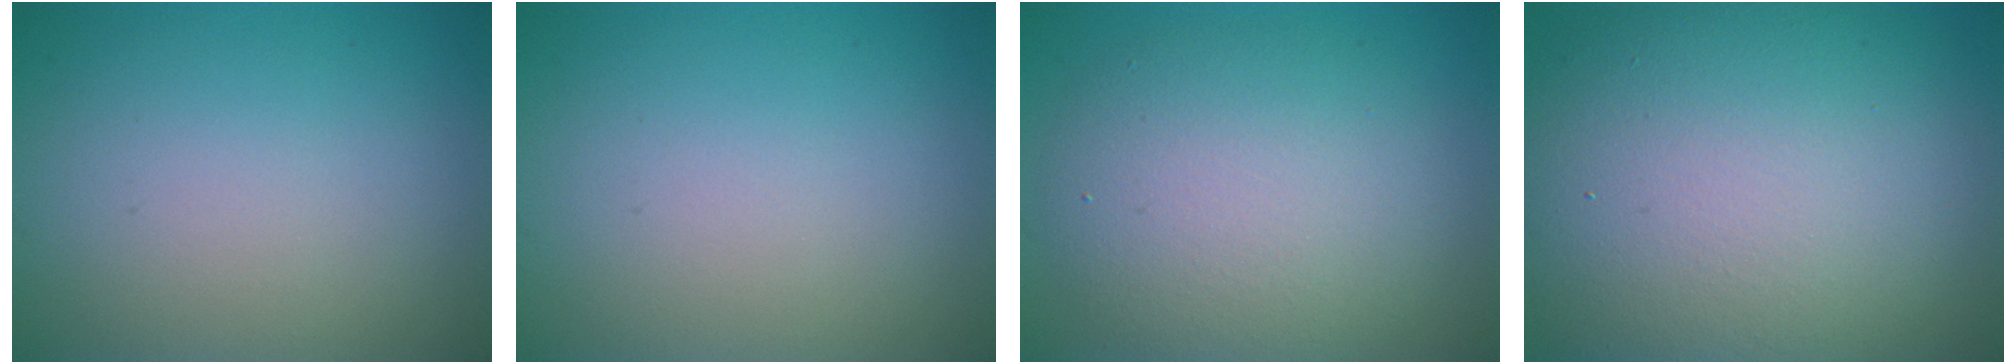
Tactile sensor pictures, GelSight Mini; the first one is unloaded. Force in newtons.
{"total": 0.0}
{"total": 7.2, "press": 7.2, "slide": 0.5}
{"total": 15.1, "press": 15.1, "slide": 1.3}